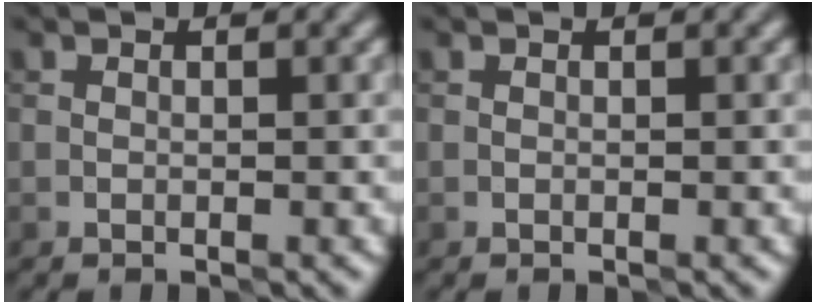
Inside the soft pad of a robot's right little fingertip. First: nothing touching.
{"total": 0.0}